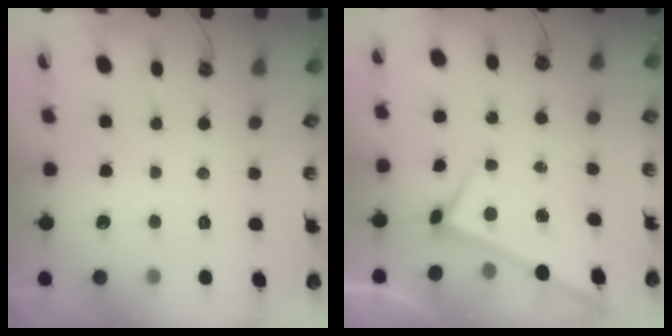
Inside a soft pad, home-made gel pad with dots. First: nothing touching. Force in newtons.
{"total": 1.7, "press": 1.7, "slide": 0.1}